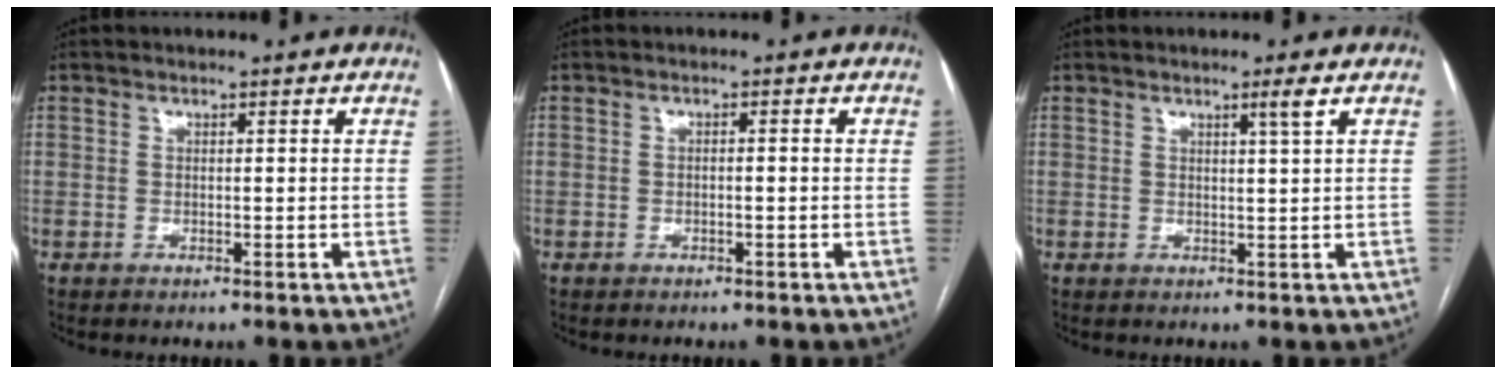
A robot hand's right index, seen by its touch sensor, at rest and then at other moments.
{"total": 0.9, "force": [-0.3, 0.1, 0.9], "torque": [-0.015, 0.003, -0.003]}
{"total": 1.7, "force": [0.9, -0.8, 1.3], "torque": [-0.025, -0.008, 0.019]}